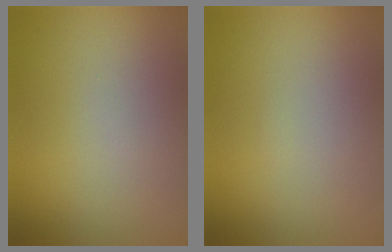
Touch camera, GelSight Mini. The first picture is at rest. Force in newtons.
{"total": 0.0}